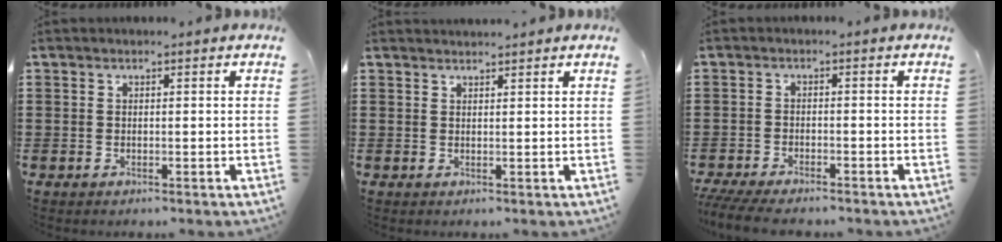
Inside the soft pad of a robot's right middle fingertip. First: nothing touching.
{"total": 1.1, "force": [1.1, 0.0, 0.0], "torque": [-0.003, -0.001, 0.022]}
{"total": 3.5, "force": [-3.3, 0.3, 1.0], "torque": [-0.032, -0.007, -0.072]}